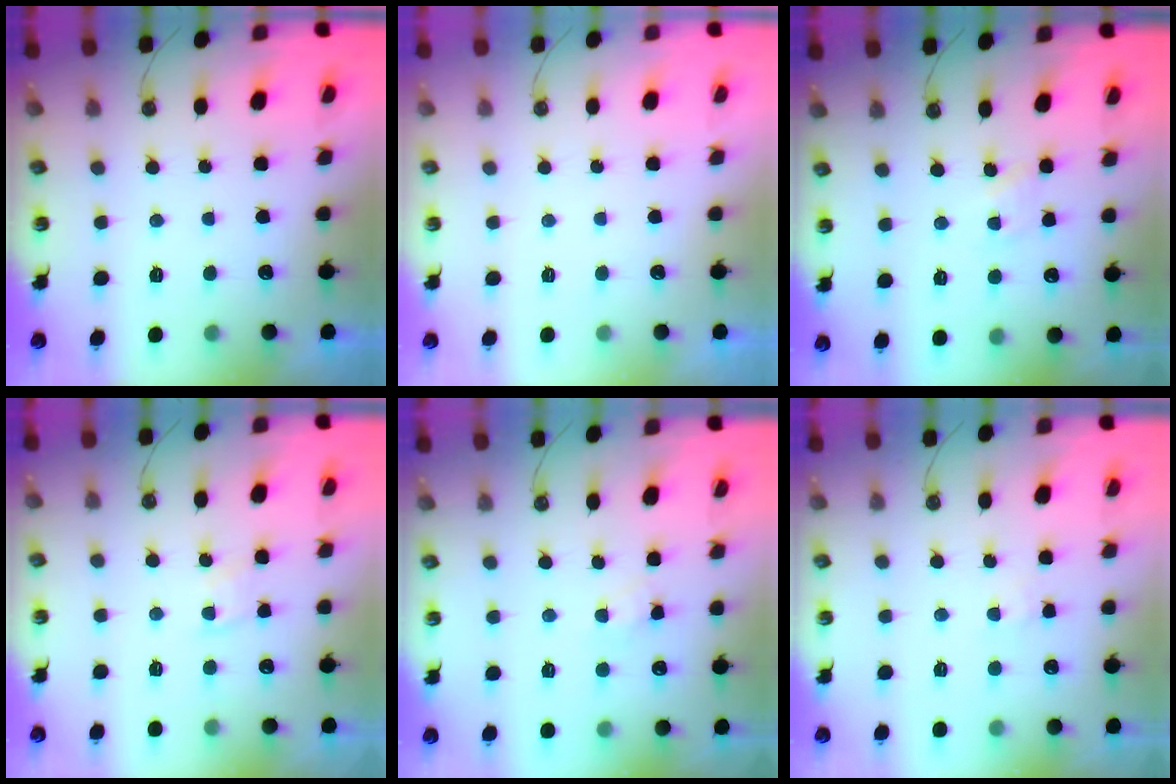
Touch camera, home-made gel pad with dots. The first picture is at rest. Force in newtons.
{"total": 0.0}
{"total": 4.9, "press": 4.9, "slide": 0.6}
{"total": 5.4, "press": 5.3, "slide": 0.6}
{"total": 3.1, "press": 3.1, "slide": 0.5}
{"total": 3.1, "press": 3.0, "slide": 0.4}